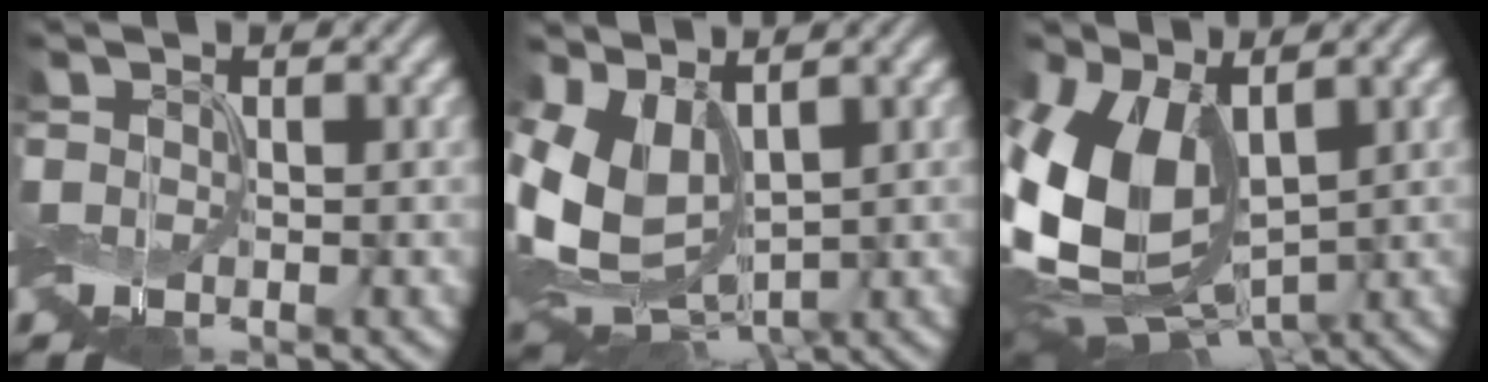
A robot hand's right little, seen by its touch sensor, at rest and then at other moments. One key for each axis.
{"total": 8.8, "fx": 1.6, "fy": 5.5, "fz": 6.7, "tx": -0.154, "ty": -0.013, "tz": 0.039}
{"total": 12.2, "fx": 0.6, "fy": 7.8, "fz": 9.4, "tx": -0.219, "ty": -0.019, "tz": 0.007}